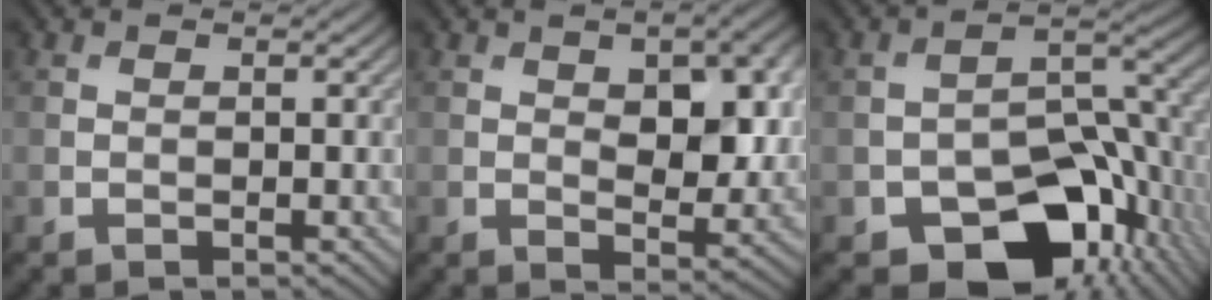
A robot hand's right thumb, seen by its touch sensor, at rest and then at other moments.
{"total": 8.6, "force": [1.7, 4.6, 7.1], "torque": [-0.112, -0.007, 0.031]}
{"total": 13.8, "force": [-6.8, 8.1, 8.8], "torque": [-0.128, -0.028, -0.110]}